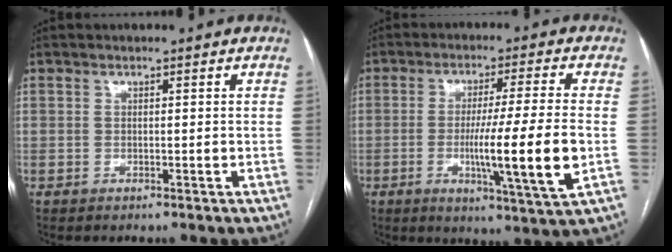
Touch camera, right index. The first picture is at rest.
{"total": 13.3, "force": [-2.5, -1.1, 13.1], "torque": [-0.220, -0.027, -0.046]}